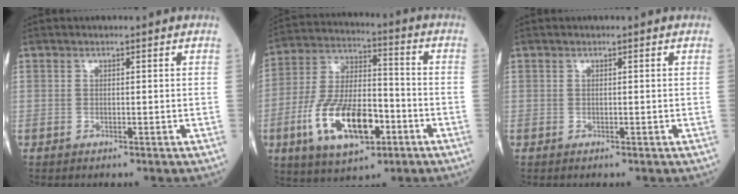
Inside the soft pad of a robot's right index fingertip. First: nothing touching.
{"total": 17.0, "force": [-6.5, 7.0, 14.1], "torque": [-0.288, 0.002, -0.108]}
{"total": 0.0}